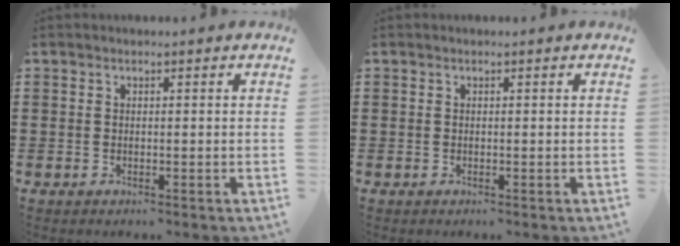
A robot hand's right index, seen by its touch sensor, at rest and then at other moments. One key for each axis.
{"total": 0.0}